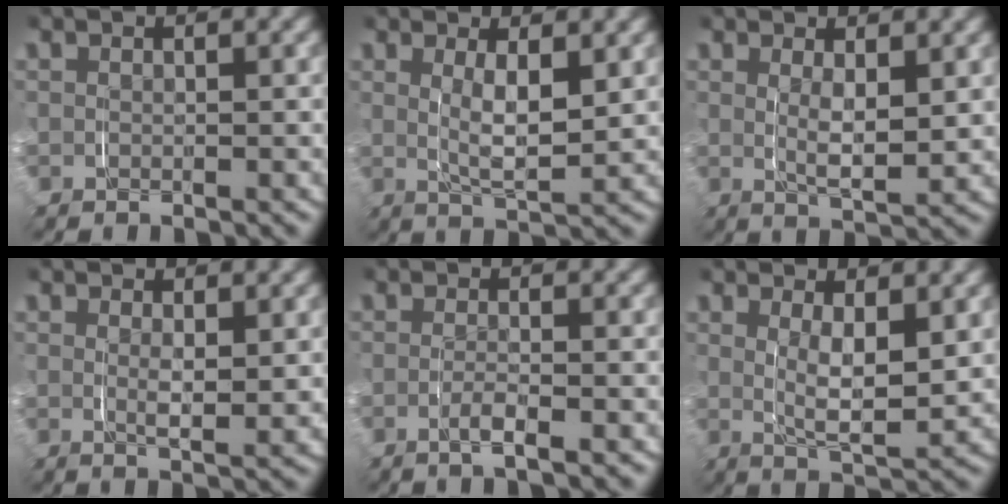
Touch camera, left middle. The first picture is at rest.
{"total": 3.8, "force": [0.5, 1.0, 3.6], "torque": [-0.063, -0.014, 0.013]}
{"total": 3.0, "force": [0.8, 0.7, 2.8], "torque": [-0.052, -0.016, 0.018]}
{"total": 2.0, "force": [0.7, 0.2, 1.8], "torque": [-0.036, -0.013, 0.016]}
{"total": 1.6, "force": [-1.0, -0.2, 1.3], "torque": [-0.030, -0.008, -0.015]}
{"total": 4.4, "force": [0.9, 1.3, 4.1], "torque": [-0.070, -0.019, 0.018]}